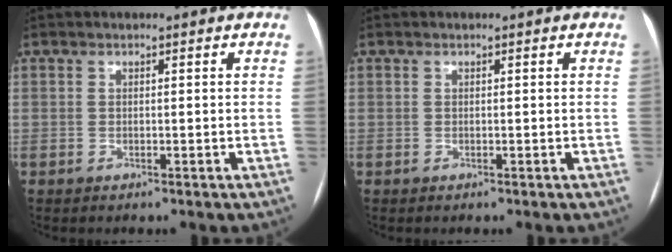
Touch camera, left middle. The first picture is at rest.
{"total": 0.0}